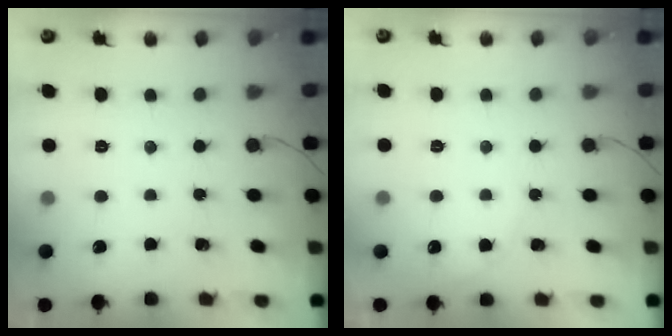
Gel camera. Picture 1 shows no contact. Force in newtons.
{"total": 4.5, "press": 4.5, "slide": 0.3}